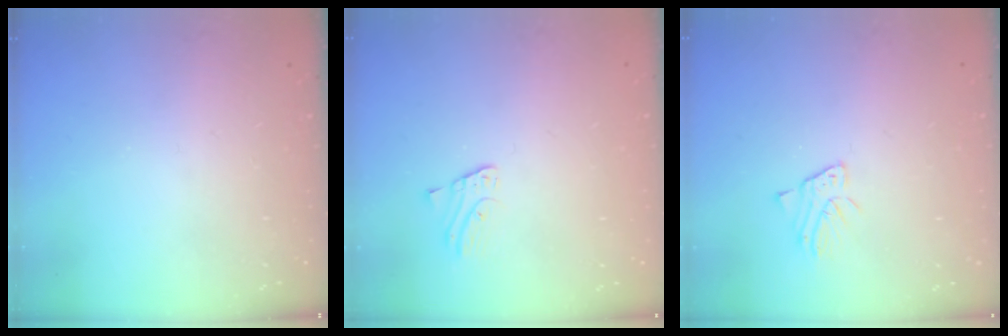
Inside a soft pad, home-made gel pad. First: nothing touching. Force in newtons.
{"total": 1.4, "press": 1.4, "slide": 0.1}
{"total": 1.8, "press": 1.7, "slide": 0.1}